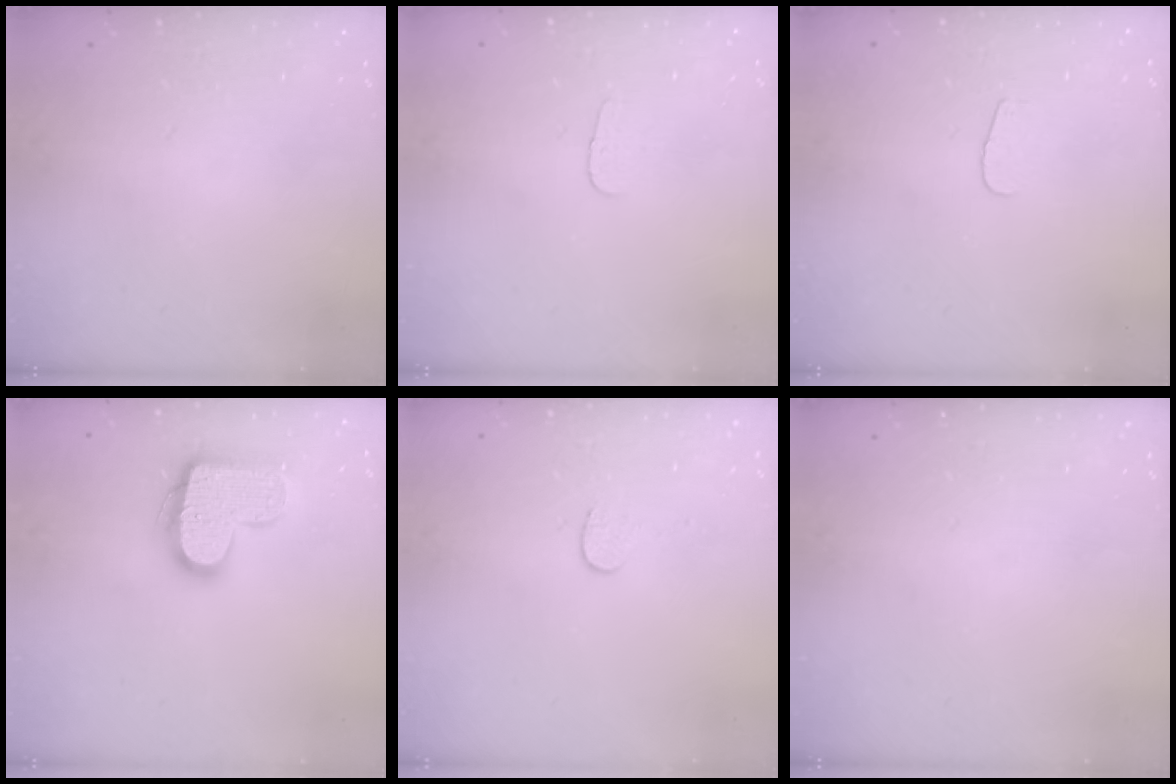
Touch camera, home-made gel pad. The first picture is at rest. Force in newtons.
{"total": 2.9, "press": 2.8, "slide": 0.3}
{"total": 3.5, "press": 3.5, "slide": 0.4}
{"total": 15.5, "press": 15.4, "slide": 1.0}
{"total": 4.7, "press": 4.7, "slide": 0.4}
{"total": 0.0}